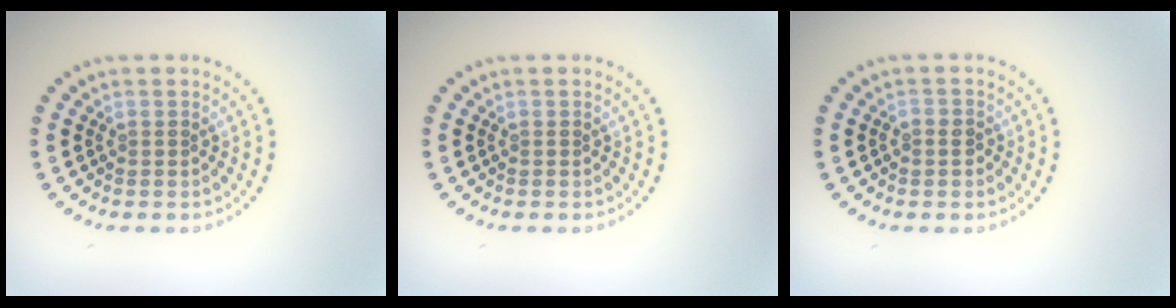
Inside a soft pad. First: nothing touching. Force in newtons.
{"total": 0.0}
{"total": 0.8, "press": 0.7, "slide": 0.3}